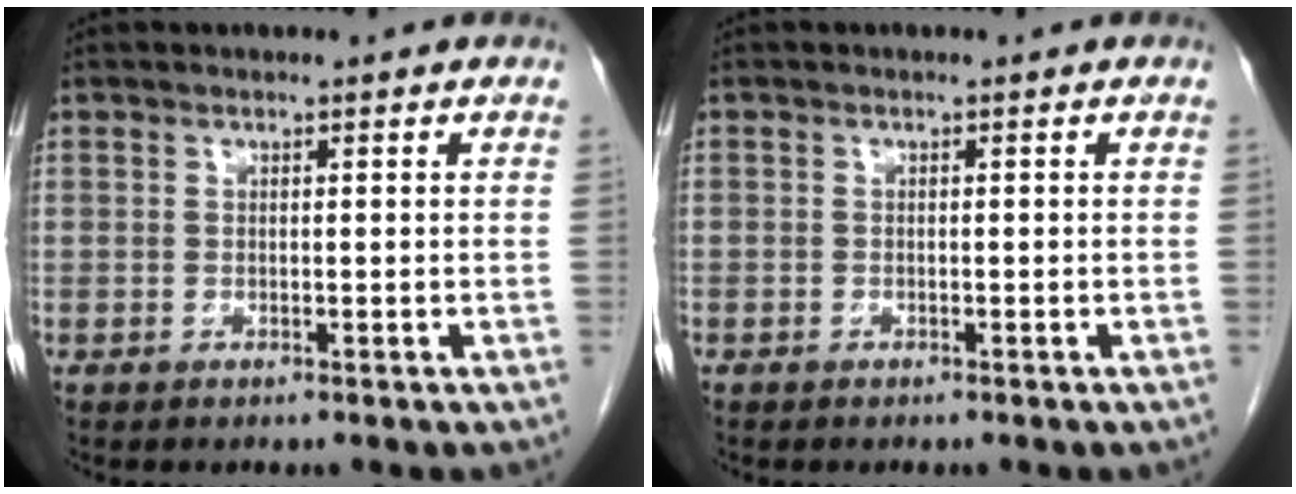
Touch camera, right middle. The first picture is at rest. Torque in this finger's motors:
{"motor_torque": [0.14, -0.13, -0.39, -0.21]}